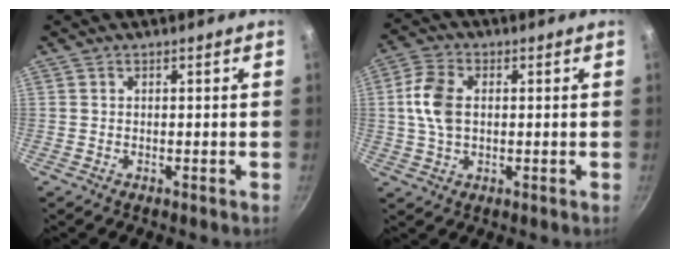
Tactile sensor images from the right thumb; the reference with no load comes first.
{"total": 8.0, "force": [0.7, 5.2, 6.1], "torque": [-0.114, 0.012, 0.008]}